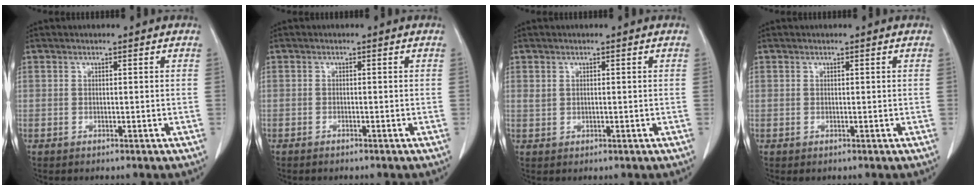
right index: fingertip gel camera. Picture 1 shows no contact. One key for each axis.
{"total": 0.6, "fx": -0.6, "fy": 0.1, "fz": 0.2, "tx": -0.008, "ty": -0.001, "tz": -0.008}
{"total": 1.1, "fx": 0.4, "fy": 0.8, "fz": 0.6, "tx": -0.017, "ty": 0.010, "tz": 0.013}
{"total": 0.0}